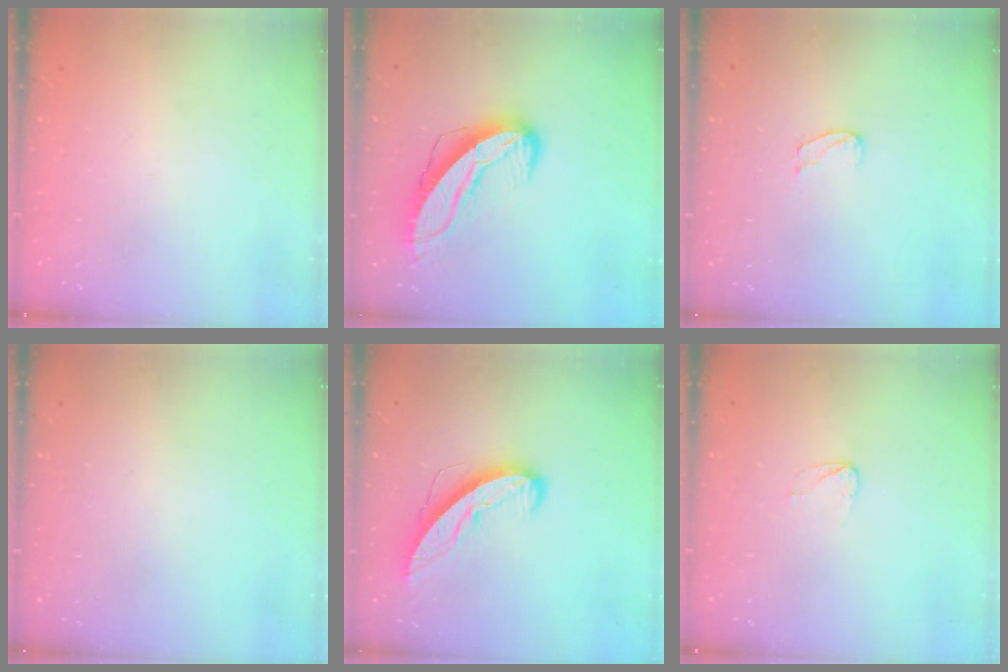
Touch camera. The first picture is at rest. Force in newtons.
{"total": 11.8, "press": 11.7, "slide": 1.2}
{"total": 5.0, "press": 5.0, "slide": 0.4}
{"total": 0.0}
{"total": 9.3, "press": 9.3, "slide": 0.9}
{"total": 3.6, "press": 3.6, "slide": 0.2}